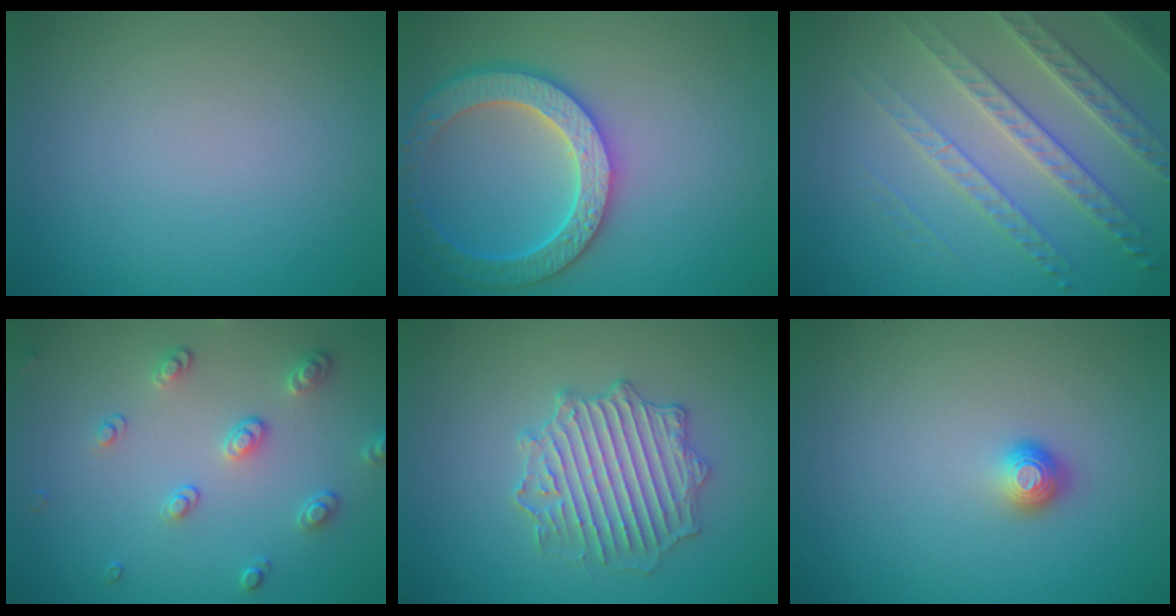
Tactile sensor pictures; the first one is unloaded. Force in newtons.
{"total": 5.4, "press": 5.0, "slide": 1.9}
{"total": 5.5, "press": 4.2, "slide": 3.5}
{"total": 2.6, "press": 2.5, "slide": 0.7}
{"total": 4.2, "press": 4.1, "slide": 1.0}
{"total": 1.2, "press": 0.9, "slide": 0.7}